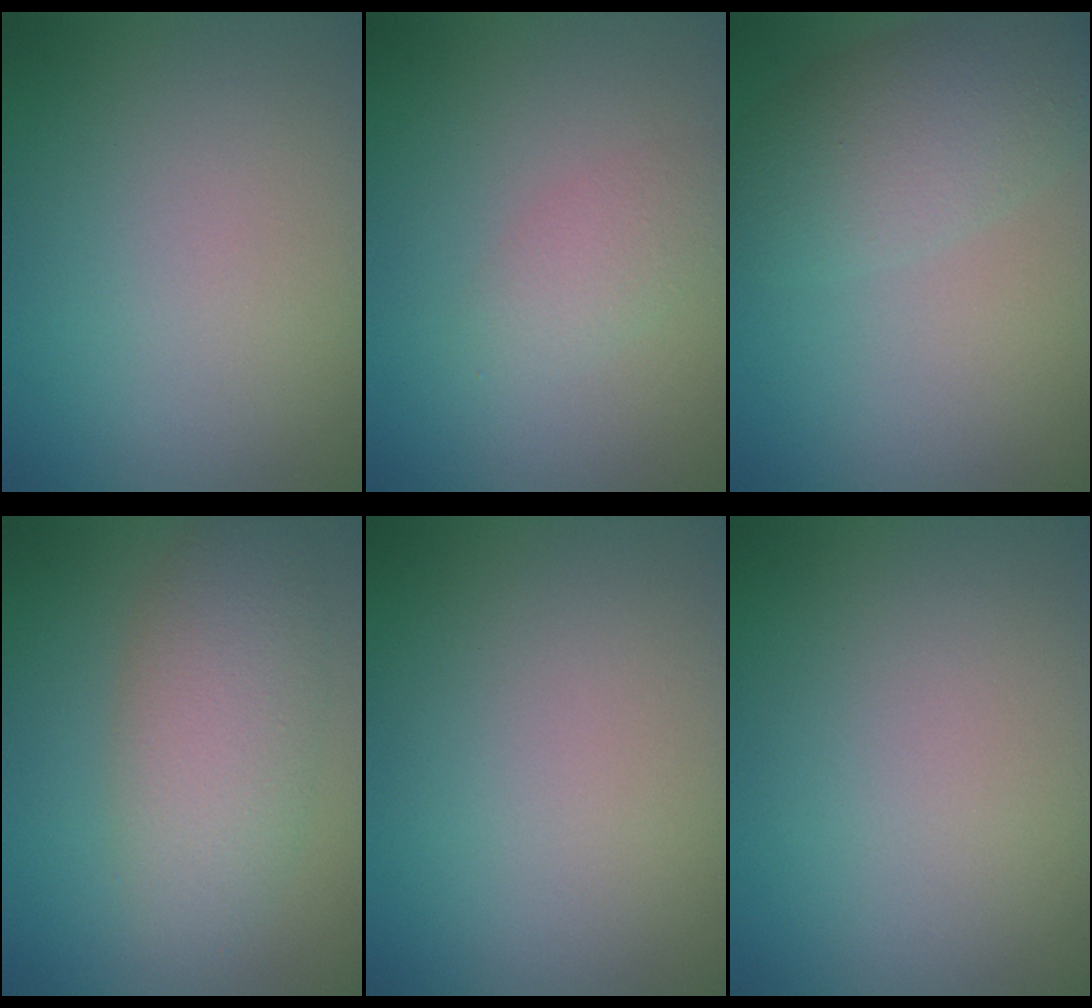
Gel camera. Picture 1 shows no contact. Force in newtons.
{"total": 1.8, "press": 1.8, "slide": 0.0}
{"total": 4.8, "press": 4.8, "slide": 0.1}
{"total": 5.0, "press": 5.0, "slide": 0.1}
{"total": 0.0}
{"total": 0.0}